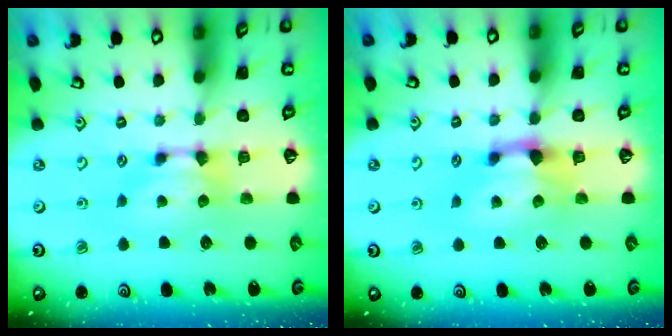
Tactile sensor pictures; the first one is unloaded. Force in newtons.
{"total": 1.6, "press": 1.0, "slide": 1.3}